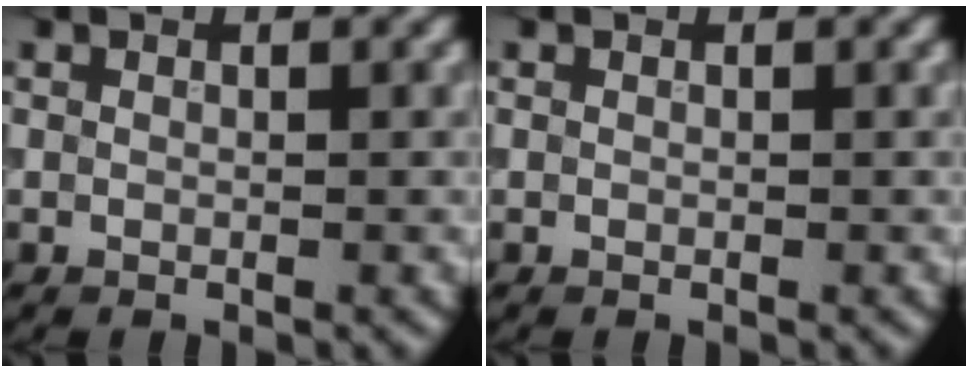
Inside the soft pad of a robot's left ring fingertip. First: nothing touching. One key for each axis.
{"total": 0.0}